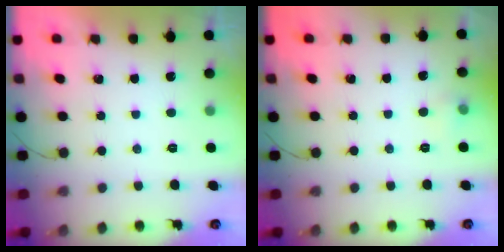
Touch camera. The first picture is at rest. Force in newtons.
{"total": 4.3, "press": 4.0, "slide": 1.6}